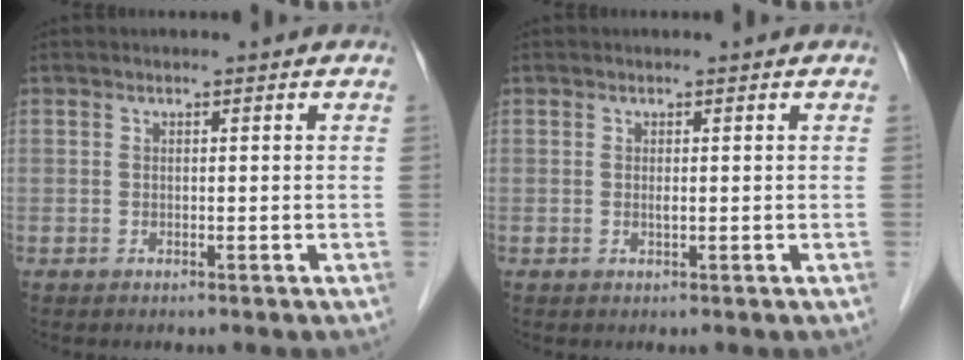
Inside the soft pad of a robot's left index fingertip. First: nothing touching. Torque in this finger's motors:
{"motor_torque": [0.08, 0.05, 0.00, 0.00]}